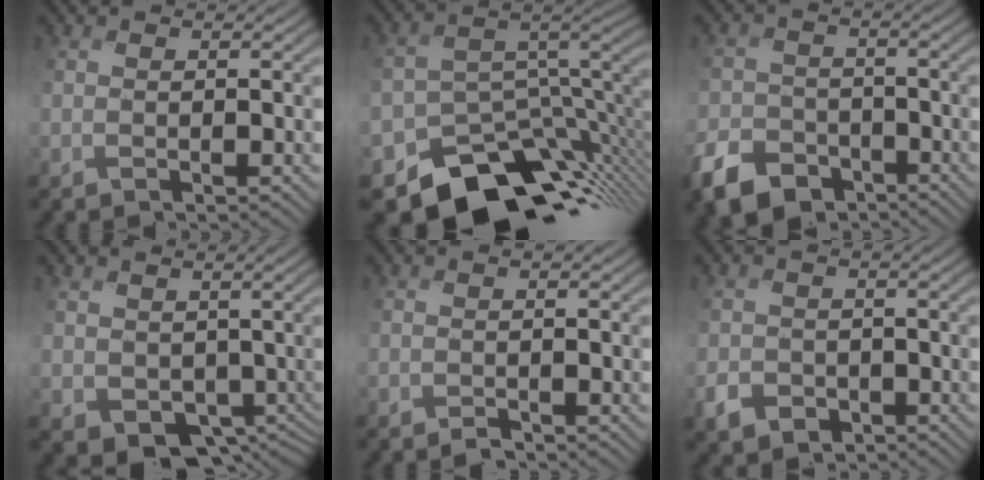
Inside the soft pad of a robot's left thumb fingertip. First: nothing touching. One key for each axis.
{"total": 12.4, "fx": -8.0, "fy": 7.3, "fz": 6.1, "tx": -0.121, "ty": -0.034, "tz": -0.115}
{"total": 7.0, "fx": -4.7, "fy": 4.3, "fz": 2.8, "tx": -0.065, "ty": -0.010, "tz": -0.097}
{"total": 5.0, "fx": -0.5, "fy": 4.2, "fz": 2.7, "tx": -0.070, "ty": -0.033, "tz": -0.004}
{"total": 1.1, "fx": -1.1, "fy": 0.1, "fz": 0.2, "tx": 0.001, "ty": 0.002, "tz": -0.025}
{"total": 3.2, "fx": -1.8, "fy": 2.4, "fz": 1.2, "tx": -0.024, "ty": -0.006, "tz": -0.037}